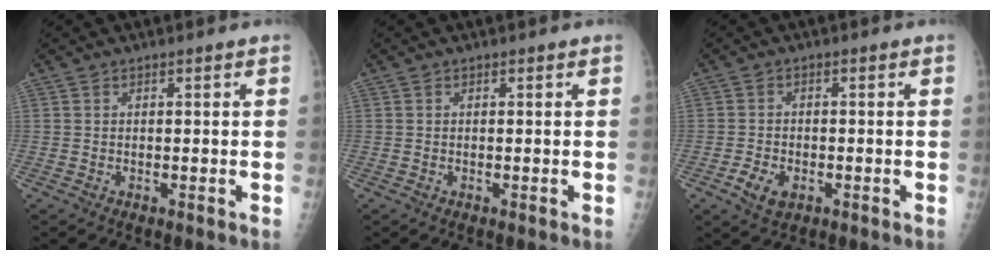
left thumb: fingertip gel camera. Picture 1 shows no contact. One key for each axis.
{"total": 0.0}
{"total": 4.3, "fx": -1.9, "fy": 2.8, "fz": 2.6, "tx": -0.047, "ty": 0.003, "tz": -0.029}